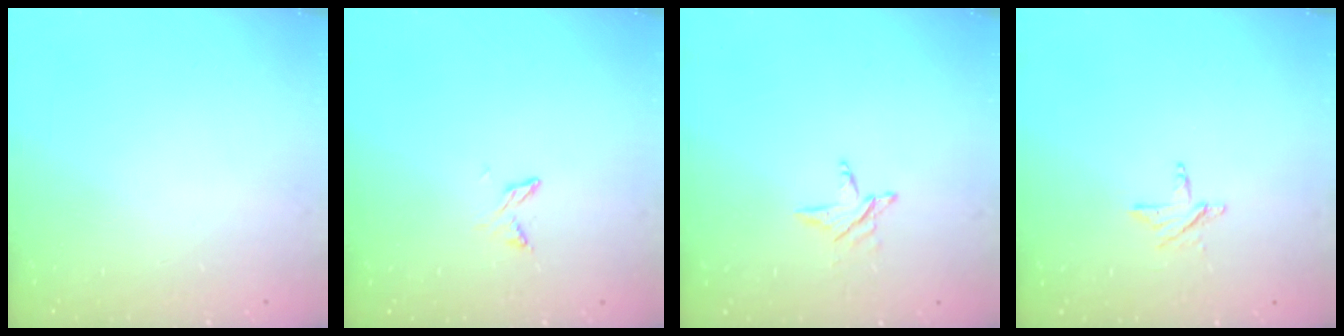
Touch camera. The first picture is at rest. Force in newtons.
{"total": 2.9, "press": 2.8, "slide": 0.5}
{"total": 3.9, "press": 3.9, "slide": 0.5}
{"total": 4.0, "press": 4.0, "slide": 0.3}